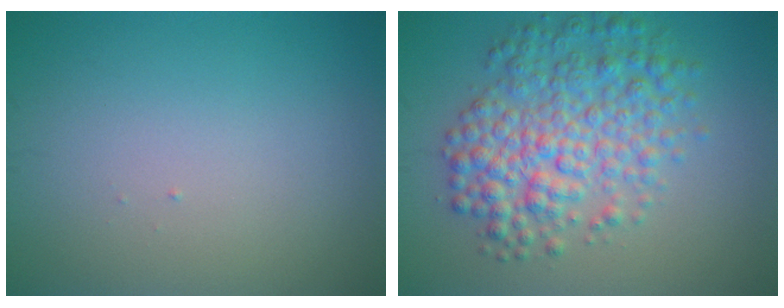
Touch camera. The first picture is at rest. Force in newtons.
{"total": 6.7, "press": 6.7, "slide": 0.1}